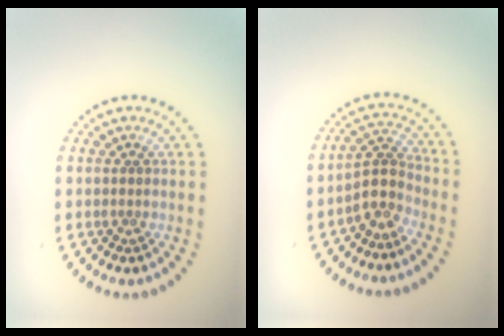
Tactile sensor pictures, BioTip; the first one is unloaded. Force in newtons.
{"total": 2.9, "press": 2.2, "slide": 1.9}